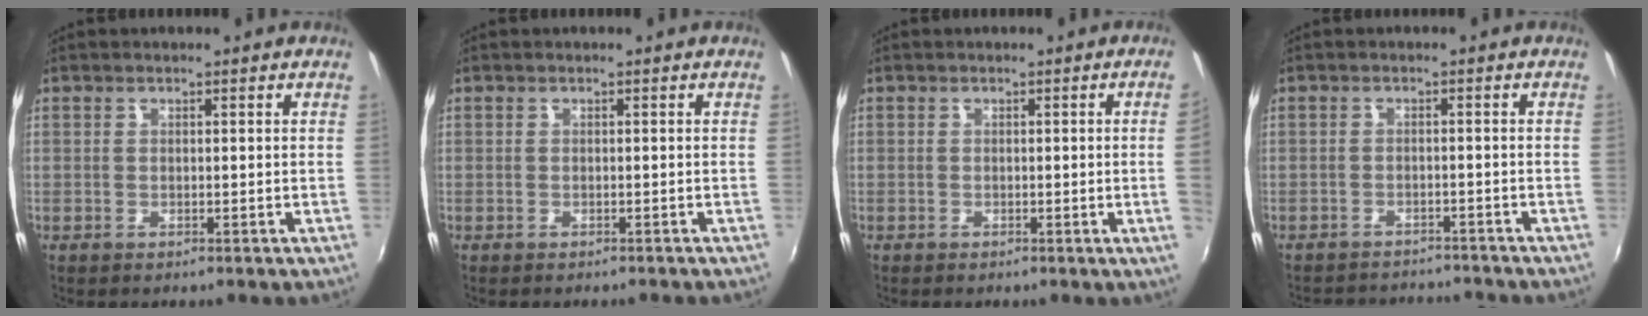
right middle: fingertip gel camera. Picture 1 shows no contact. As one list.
[{"total": 1.1, "force": [-1.0, 0.3, 0.3], "torque": [-0.009, -0.005, -0.013]}, {"total": 2.8, "force": [0.0, -1.7, 2.2], "torque": [-0.030, -0.015, 0.005]}, {"total": 9.4, "force": [-8.7, 2.6, 2.4], "torque": [-0.059, 0.003, -0.118]}]